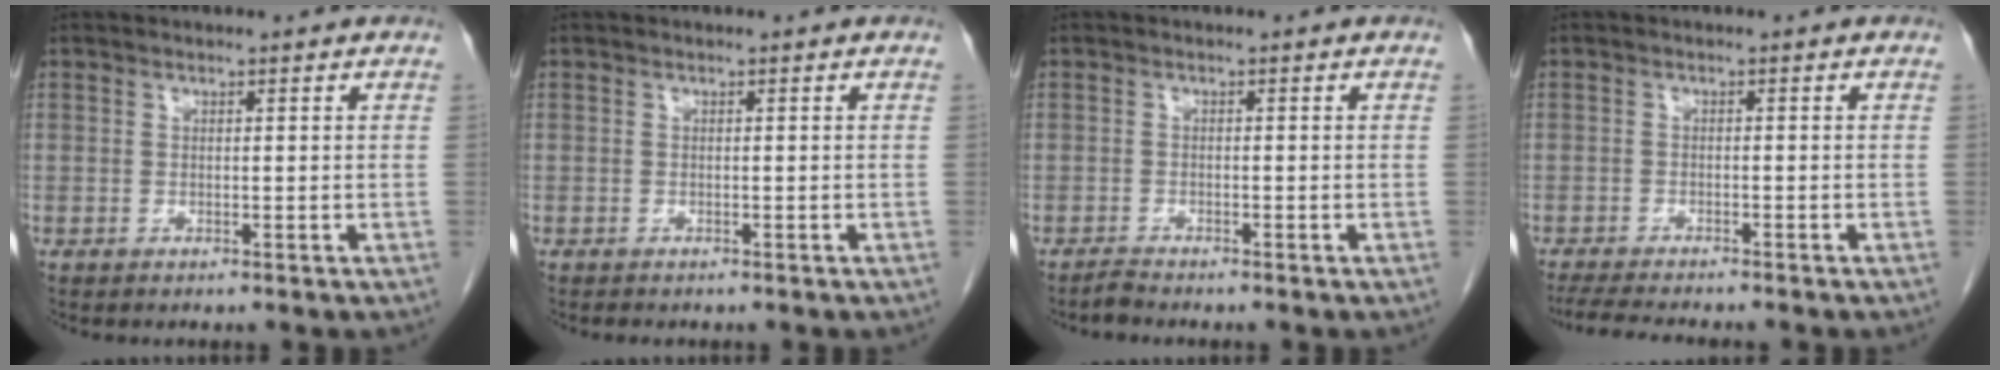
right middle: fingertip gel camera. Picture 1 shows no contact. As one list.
[{"total": 0.8, "force": [-0.7, 0.2, 0.3], "torque": [-0.011, -0.003, -0.009]}, {"total": 1.2, "force": [-1.2, -0.1, 0.1], "torque": [-0.008, -0.005, -0.023]}, {"total": 8.0, "force": [-7.1, 0.8, 3.8], "torque": [-0.057, -0.016, -0.110]}]